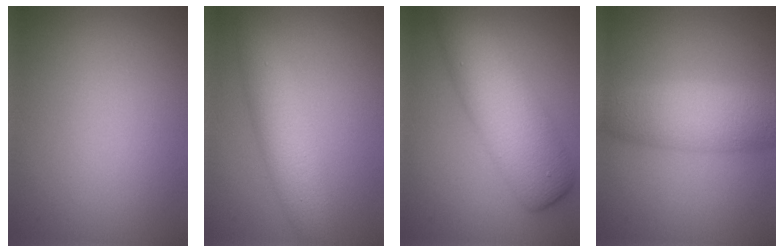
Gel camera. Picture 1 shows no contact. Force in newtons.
{"total": 4.3, "press": 4.3, "slide": 0.1}
{"total": 7.5, "press": 7.5, "slide": 0.4}
{"total": 5.3, "press": 5.3, "slide": 0.0}